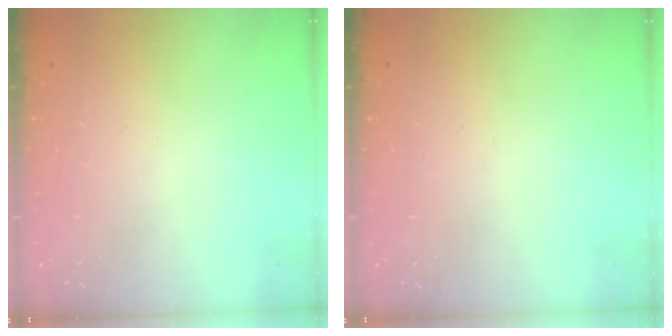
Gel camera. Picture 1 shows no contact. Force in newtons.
{"total": 0.0}